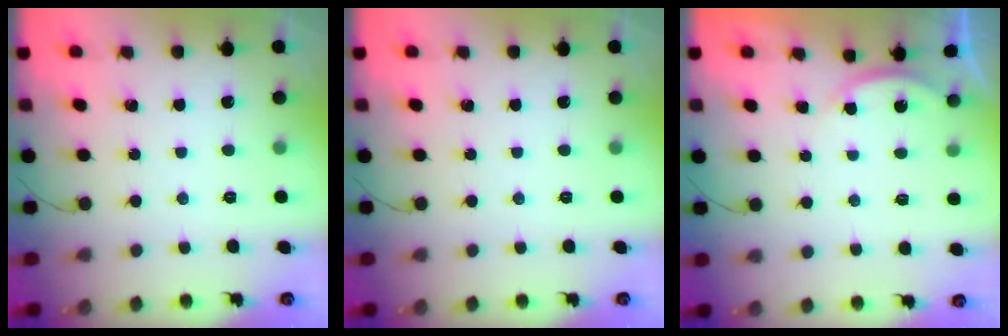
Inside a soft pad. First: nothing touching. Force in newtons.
{"total": 0.0}
{"total": 2.2, "press": 2.2, "slide": 0.5}